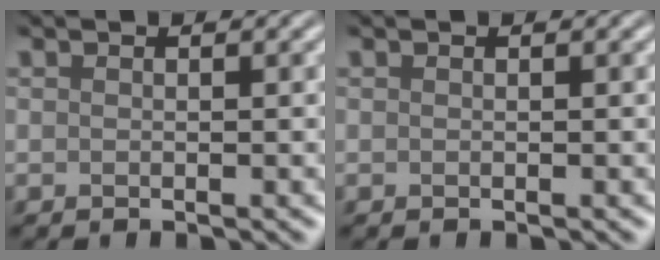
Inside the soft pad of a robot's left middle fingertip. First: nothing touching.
{"total": 0.0}